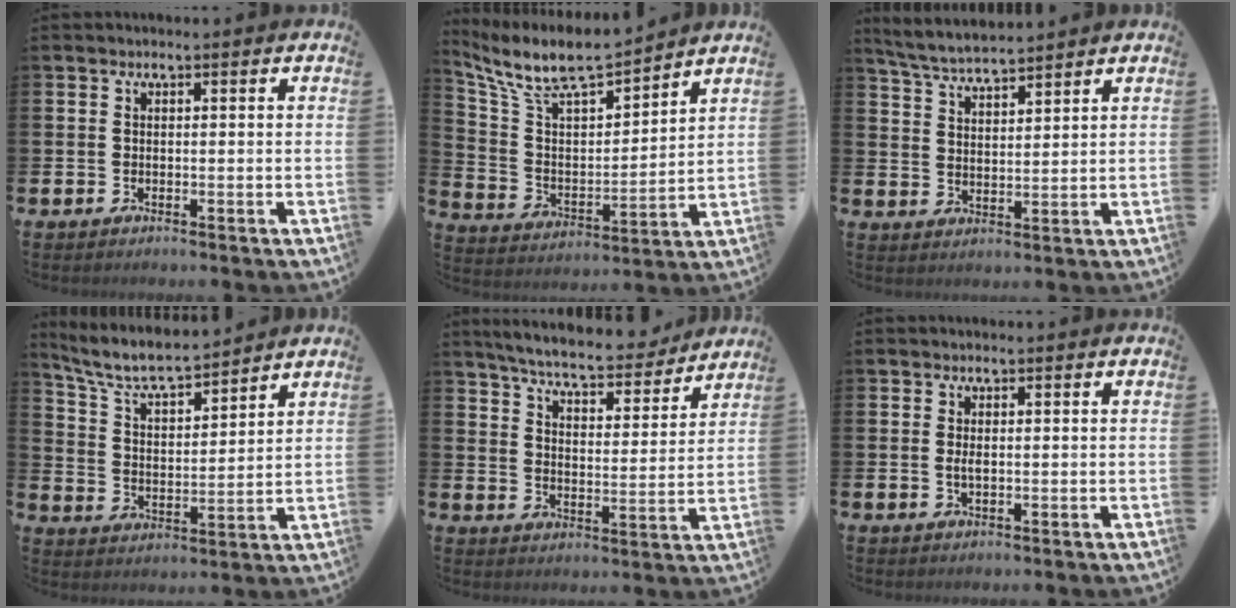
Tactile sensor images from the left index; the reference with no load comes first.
{"total": 9.0, "force": [8.2, 1.8, 3.1], "torque": [-0.106, -0.059, 0.143]}
{"total": 5.0, "force": [4.9, 0.3, 0.9], "torque": [-0.039, -0.023, 0.089]}
{"total": 7.2, "force": [6.7, 1.1, 2.5], "torque": [-0.083, -0.041, 0.116]}
{"total": 7.0, "force": [6.6, 0.9, 2.1], "torque": [-0.064, -0.049, 0.112]}
{"total": 1.2, "force": [0.0, 0.5, 1.1], "torque": [-0.021, 0.003, -0.002]}